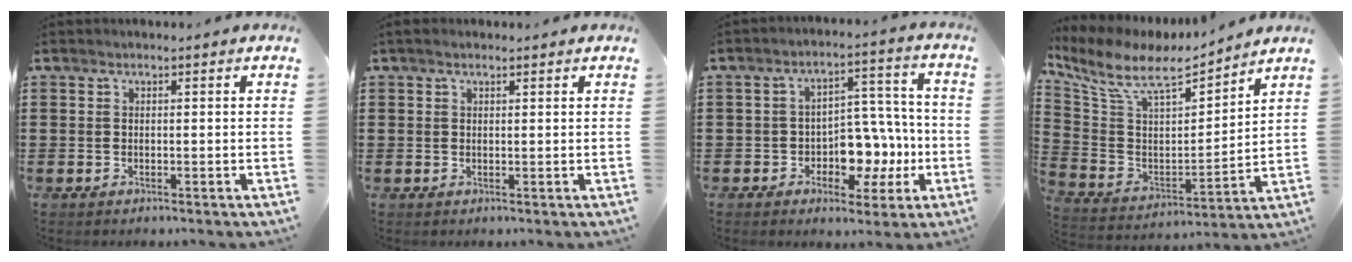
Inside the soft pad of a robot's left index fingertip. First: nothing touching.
{"total": 0.9, "force": [0.6, 0.4, 0.5], "torque": [-0.010, 0.005, 0.011]}
{"total": 7.6, "force": [-2.2, 5.6, 4.6], "torque": [-0.074, 0.013, -0.039]}
{"total": 9.0, "force": [7.1, 3.2, 4.5], "torque": [-0.123, -0.040, 0.119]}